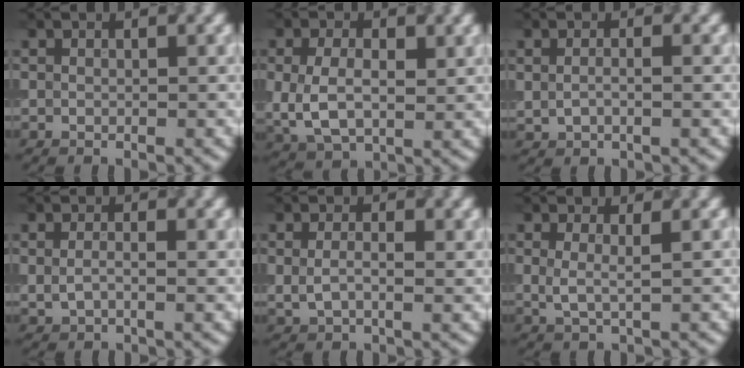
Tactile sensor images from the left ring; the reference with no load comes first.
{"total": 5.2, "force": [0.3, 3.4, 4.0], "torque": [-0.089, -0.003, 0.007]}
{"total": 1.5, "force": [0.0, 0.7, 1.4], "torque": [-0.035, -0.003, 0.001]}
{"total": 1.9, "force": [0.2, 1.0, 1.6], "torque": [-0.041, -0.005, 0.004]}
{"total": 2.6, "force": [0.4, 1.5, 2.1], "torque": [-0.050, -0.007, 0.010]}
{"total": 1.8, "force": [0.5, 0.5, 1.6], "torque": [-0.030, -0.009, 0.008]}